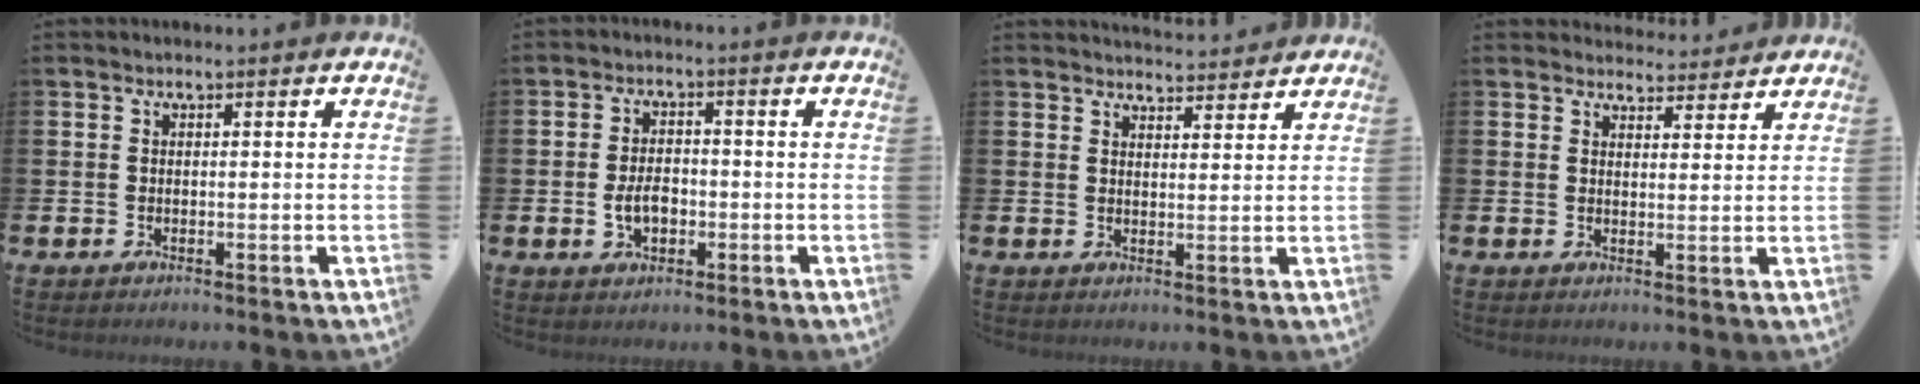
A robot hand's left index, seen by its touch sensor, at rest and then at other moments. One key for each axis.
{"total": 3.7, "fx": -0.9, "fy": 2.4, "fz": 2.7, "tx": -0.037, "ty": -0.002, "tz": -0.019}
{"total": 3.7, "fx": 3.7, "fy": 0.4, "fz": 0.0, "tx": 0.005, "ty": -0.026, "tz": 0.065}
{"total": 3.4, "fx": 3.3, "fy": 0.8, "fz": -0.1, "tx": 0.008, "ty": -0.020, "tz": 0.059}